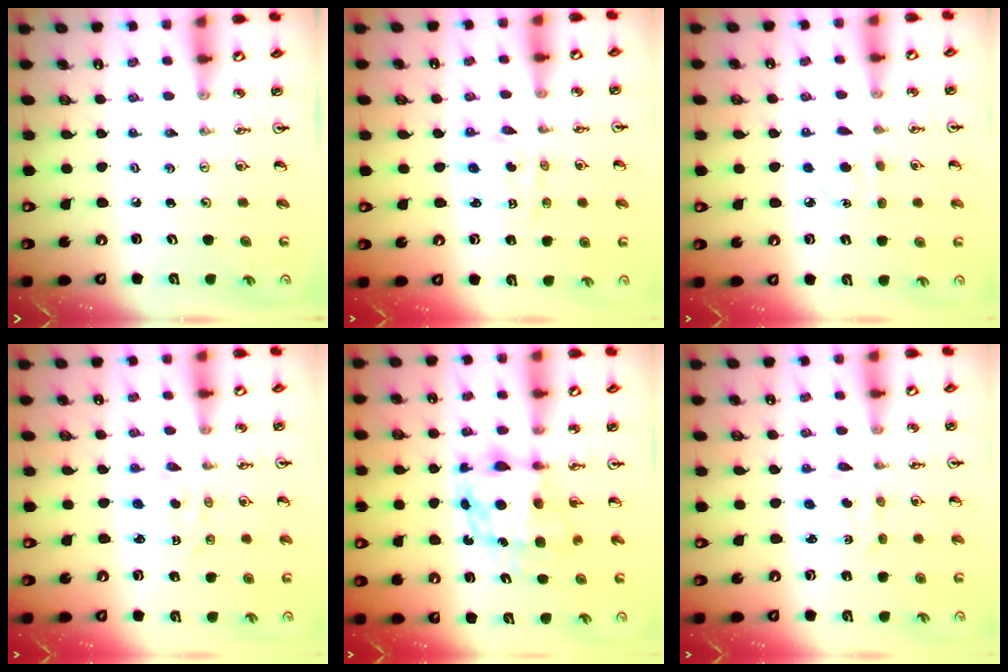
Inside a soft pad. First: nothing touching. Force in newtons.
{"total": 2.3, "press": 2.3, "slide": 0.1}
{"total": 5.3, "press": 5.3, "slide": 0.6}
{"total": 2.0, "press": 1.9, "slide": 0.5}
{"total": 7.5, "press": 7.5, "slide": 0.7}
{"total": 2.3, "press": 2.3, "slide": 0.4}